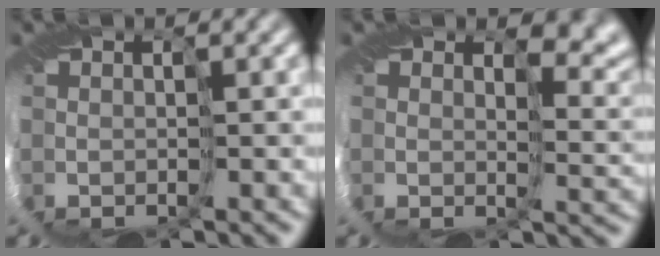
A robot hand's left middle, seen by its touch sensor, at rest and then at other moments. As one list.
[{"total": 4.9, "force": [3.3, 2.4, 2.8], "torque": [-0.050, -0.012, 0.060]}]